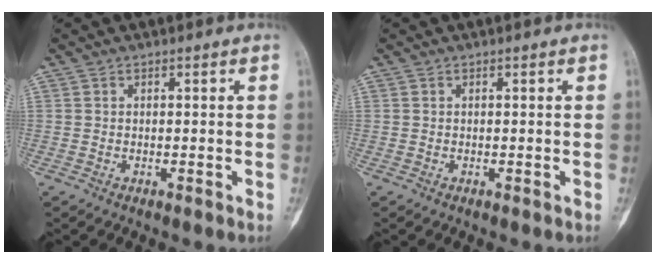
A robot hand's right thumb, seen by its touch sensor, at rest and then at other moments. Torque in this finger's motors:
{"motor_torque": [0.00, 0.00, 0.03, 0.01, 0.00]}